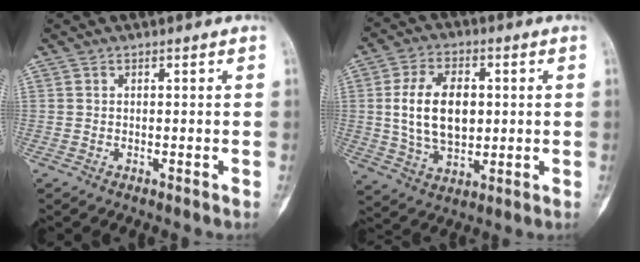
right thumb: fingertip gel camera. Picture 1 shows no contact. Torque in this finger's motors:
{"motor_torque": [1.29, 1.28, 0.55, -0.28, 0.42]}